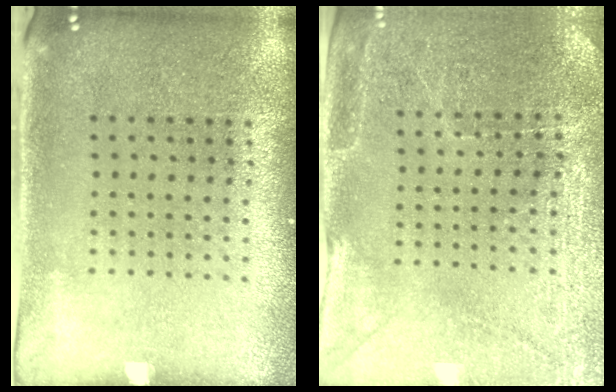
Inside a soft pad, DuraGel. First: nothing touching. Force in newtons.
{"total": 2.9, "press": 2.8, "slide": 0.3}